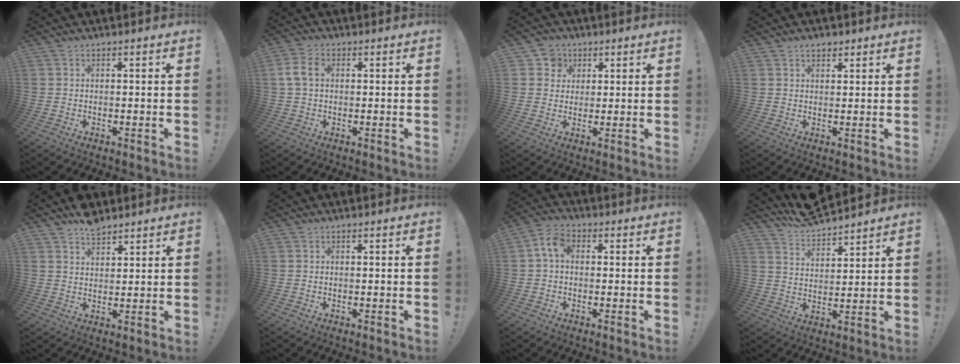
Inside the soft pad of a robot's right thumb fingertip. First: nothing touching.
{"total": 6.3, "force": [0.9, 4.3, 4.6], "torque": [-0.092, 0.009, 0.018]}
{"total": 5.3, "force": [1.8, 4.9, 1.0], "torque": [-0.018, -0.006, 0.036]}
{"total": 2.2, "force": [1.6, 1.2, 1.0], "torque": [-0.014, -0.005, 0.028]}
{"total": 5.3, "force": [4.1, 2.8, 1.7], "torque": [-0.021, -0.022, 0.076]}
{"total": 0.0}
{"total": 6.5, "force": [0.5, 4.3, 4.9], "torque": [-0.098, 0.013, 0.014]}
{"total": 8.2, "force": [7.9, 1.6, 1.3], "torque": [-0.049, -0.059, 0.150]}